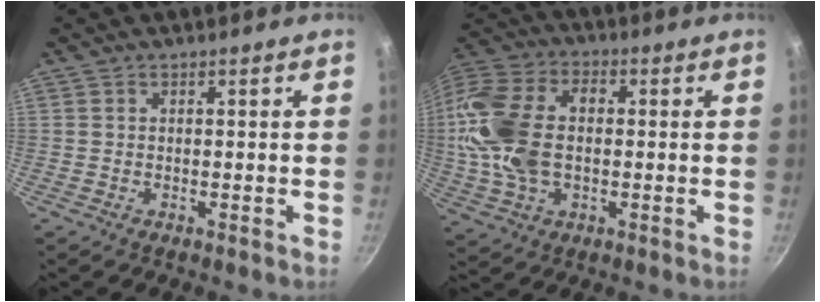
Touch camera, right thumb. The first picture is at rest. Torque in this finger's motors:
{"motor_torque": [1.59, 2.70, 2.28, -0.32, 0.25]}